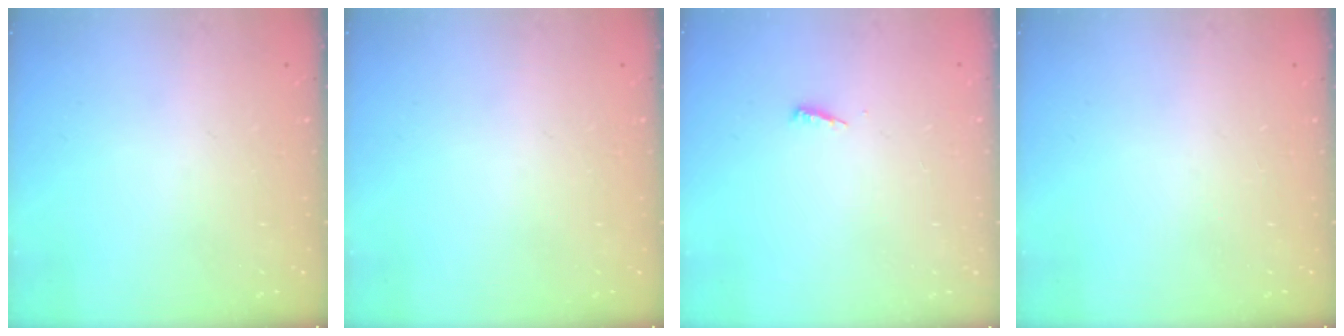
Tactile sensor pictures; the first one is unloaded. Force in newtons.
{"total": 0.0}
{"total": 3.5, "press": 3.4, "slide": 0.3}
{"total": 0.0}